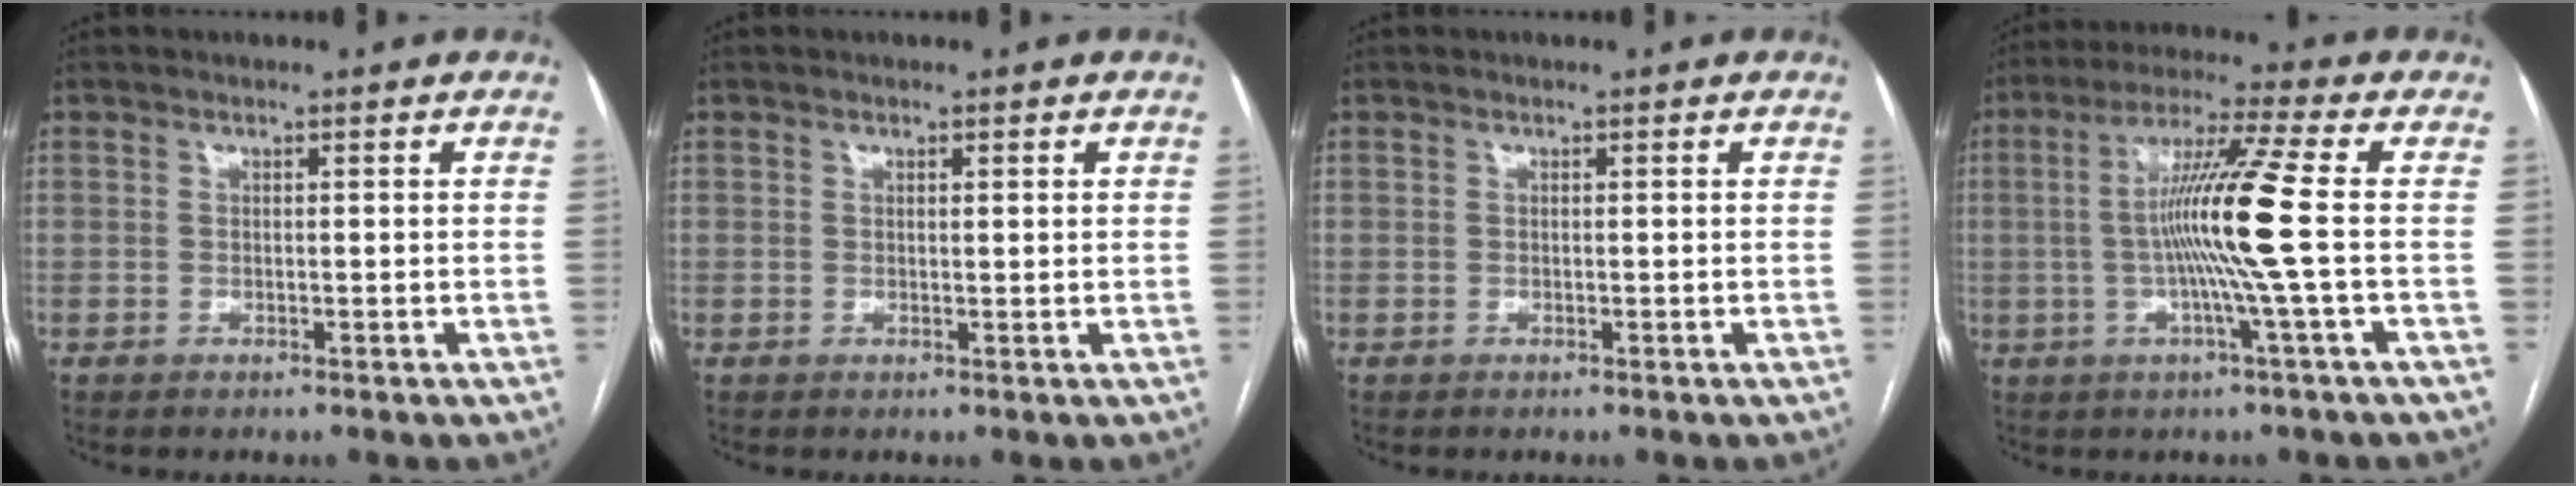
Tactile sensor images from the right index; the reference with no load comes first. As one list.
[{"total": 0.8, "force": [0.4, 0.1, 0.6], "torque": [-0.011, 0.001, 0.005]}, {"total": 0.0}, {"total": 11.6, "force": [-0.7, -2.2, 11.4], "torque": [-0.210, -0.001, -0.016]}]